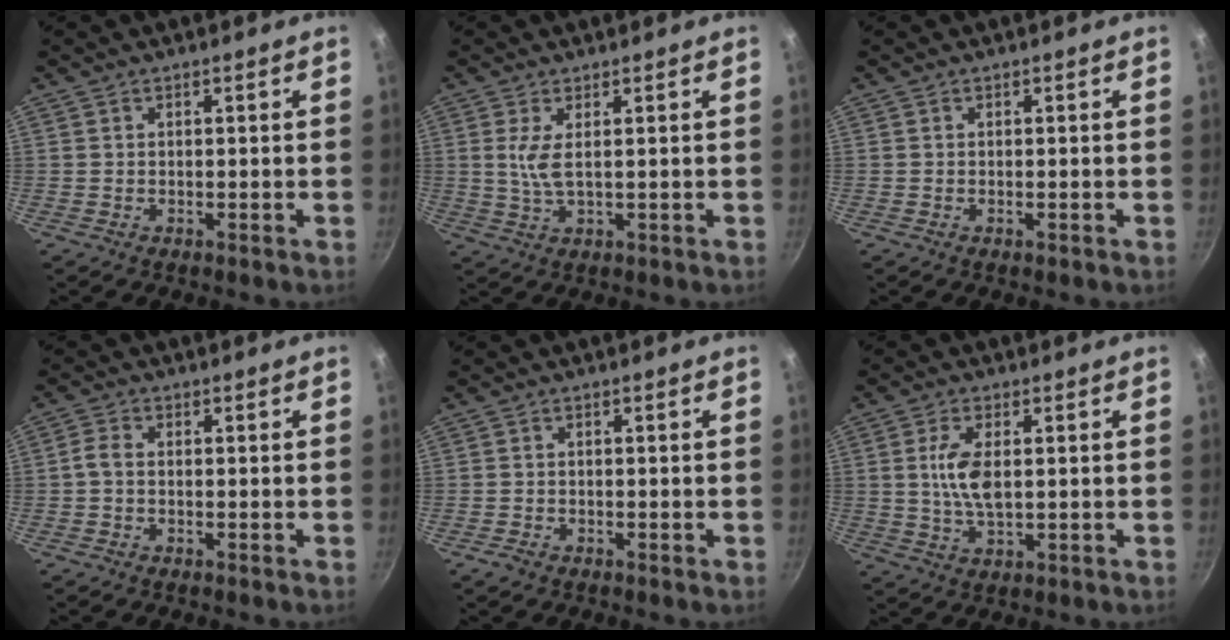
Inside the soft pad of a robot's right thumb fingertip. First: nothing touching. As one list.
[{"total": 3.9, "force": [0.8, 1.1, 3.7], "torque": [-0.090, -0.008, 0.024]}, {"total": 0.0}, {"total": 2.4, "force": [-0.4, 1.4, 1.9], "torque": [-0.040, 0.006, -0.015]}, {"total": 1.5, "force": [-1.0, 0.8, 0.7], "torque": [-0.015, 0.000, -0.020]}, {"total": 7.0, "force": [0.8, 3.2, 6.2], "torque": [-0.129, -0.004, 0.017]}]